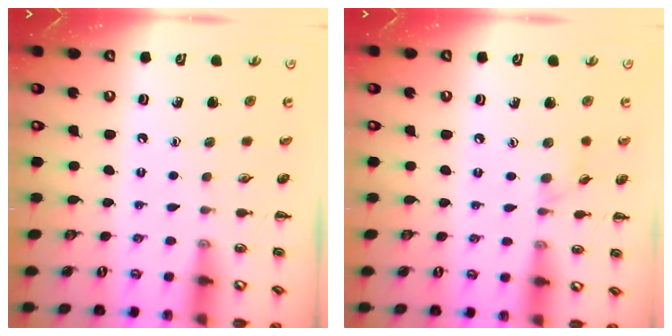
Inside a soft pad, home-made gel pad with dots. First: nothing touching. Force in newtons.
{"total": 5.7, "press": 5.2, "slide": 2.3}